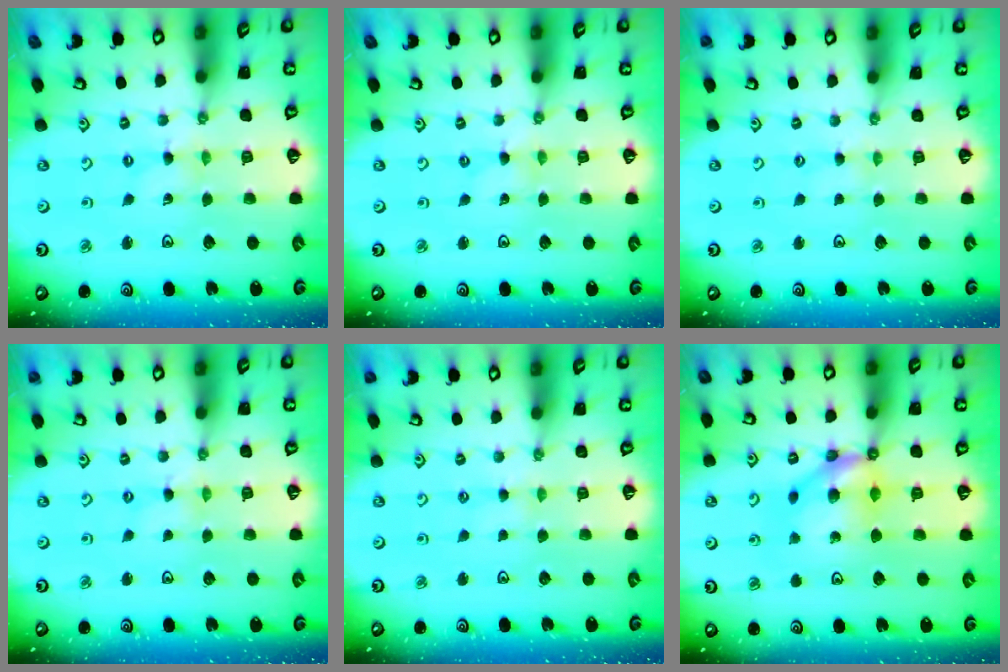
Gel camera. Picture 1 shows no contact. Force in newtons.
{"total": 0.0}
{"total": 1.5, "press": 1.5, "slide": 0.3}
{"total": 1.1, "press": 1.1, "slide": 0.2}
{"total": 0.8, "press": 0.8, "slide": 0.3}
{"total": 10.3, "press": 10.3, "slide": 0.1}